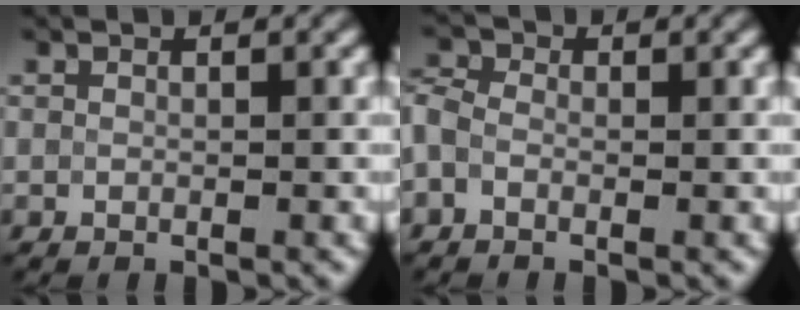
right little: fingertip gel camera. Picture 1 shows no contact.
{"total": 1.9, "force": [-0.6, 1.3, 1.2], "torque": [-0.016, 0.011, -0.026]}